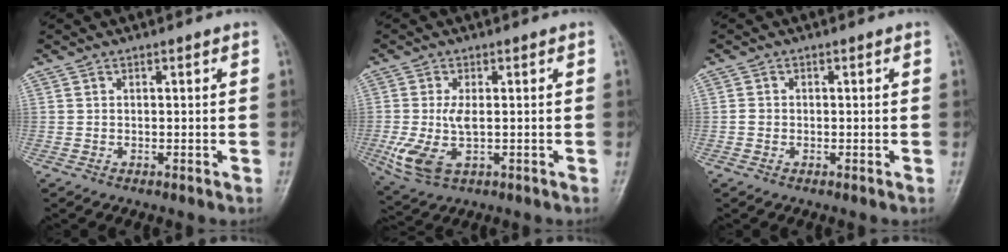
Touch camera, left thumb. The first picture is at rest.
{"total": 7.7, "force": [-1.3, 4.0, 6.5], "torque": [-0.153, -0.004, -0.017]}
{"total": 1.1, "force": [-0.4, 0.9, 0.4], "torque": [-0.008, 0.002, -0.011]}